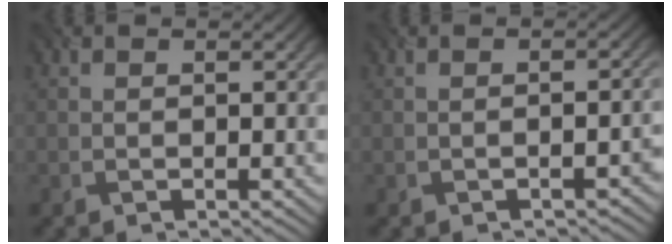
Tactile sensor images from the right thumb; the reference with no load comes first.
{"total": 1.7, "force": [-0.9, 0.4, 1.4], "torque": [-0.020, 0.007, -0.014]}